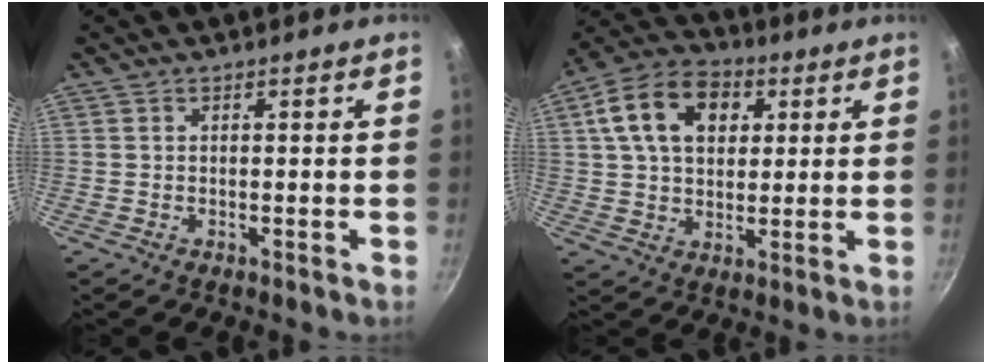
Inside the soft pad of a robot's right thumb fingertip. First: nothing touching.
{"total": 14.8, "force": [4.6, 10.2, 9.6], "torque": [-0.150, 0.011, 0.065]}